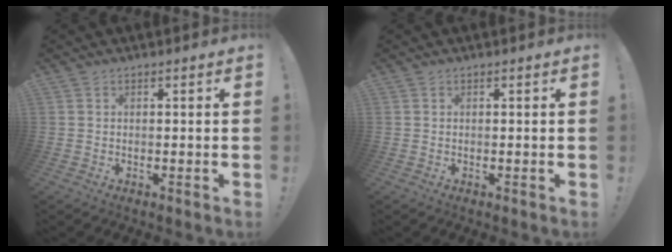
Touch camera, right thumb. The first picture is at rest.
{"total": 0.0}